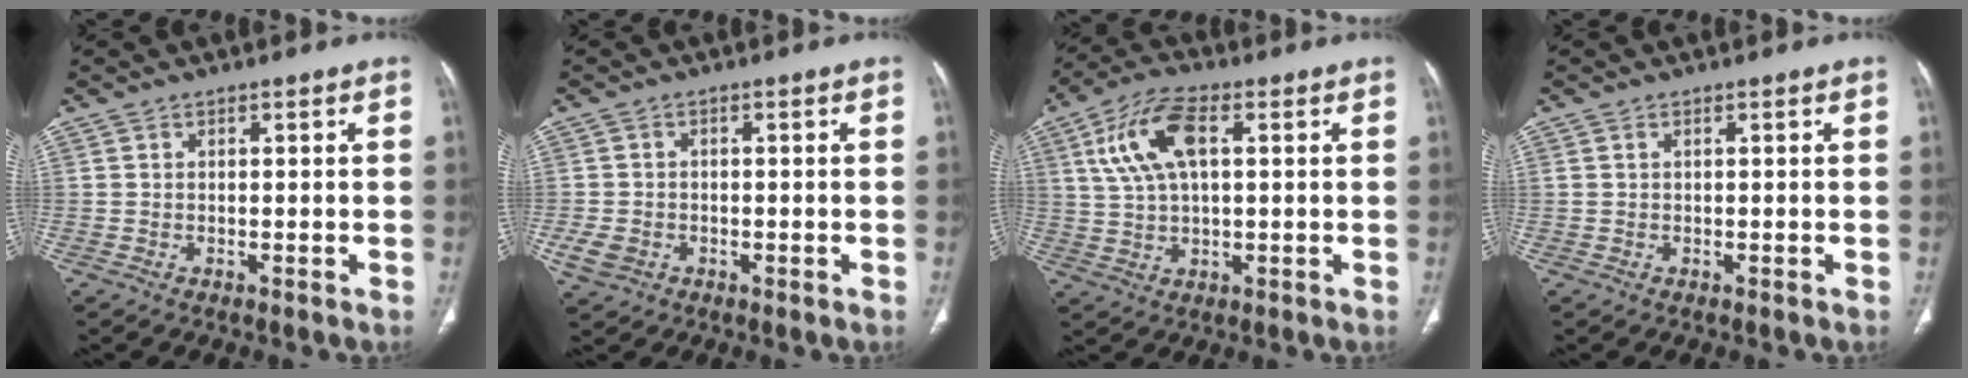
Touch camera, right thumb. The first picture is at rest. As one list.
[{"total": 3.9, "force": [-1.1, 3.2, 2.0], "torque": [-0.038, 0.002, -0.016]}, {"total": 11.6, "force": [3.3, 5.5, 9.7], "torque": [-0.197, 0.014, 0.062]}, {"total": 0.6, "force": [0.3, 0.3, 0.5], "torque": [-0.013, 0.009, 0.008]}]